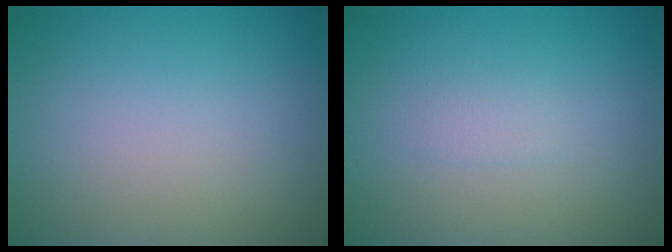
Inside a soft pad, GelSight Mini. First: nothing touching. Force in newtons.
{"total": 0.9, "press": 0.9, "slide": 0.0}